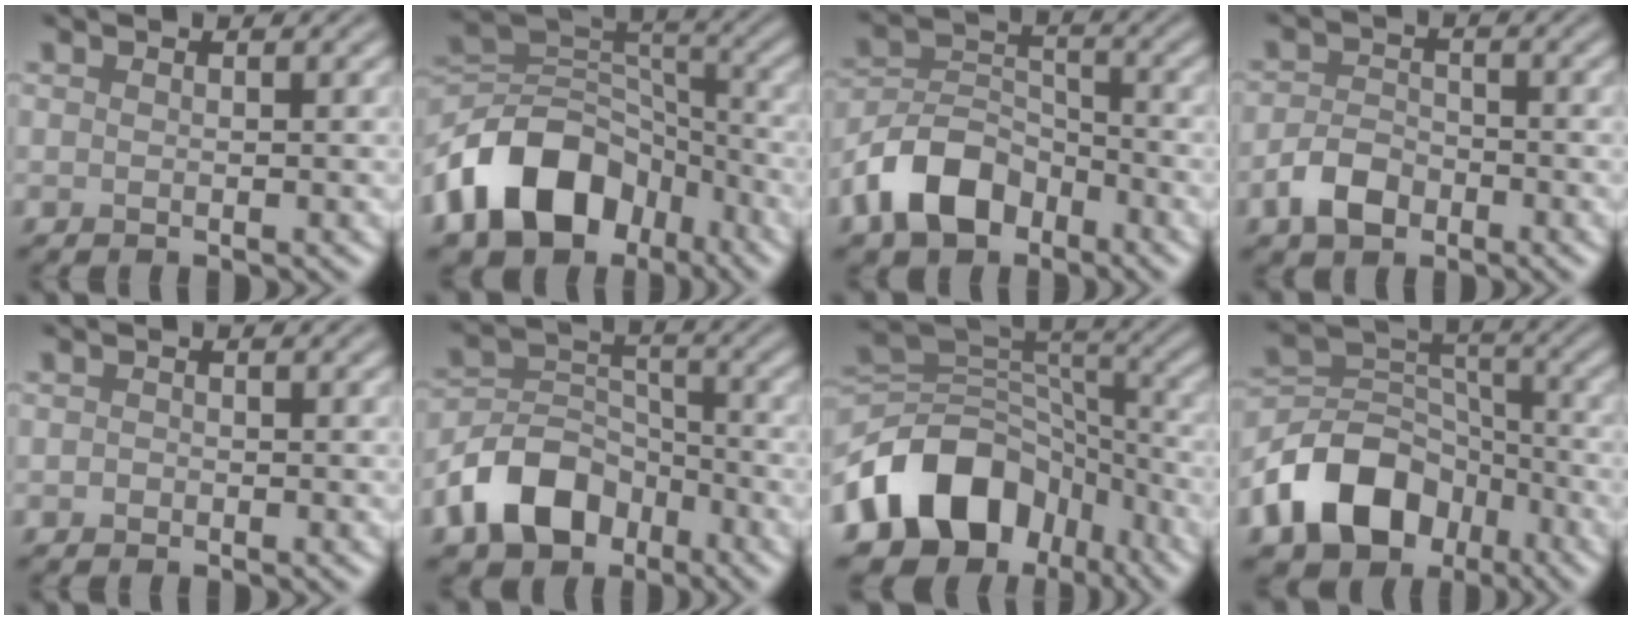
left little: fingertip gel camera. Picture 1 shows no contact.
{"total": 11.1, "force": [-6.1, 7.4, 5.7], "torque": [-0.097, 0.009, -0.123]}
{"total": 6.6, "force": [-4.0, 4.1, 3.2], "torque": [-0.060, 0.001, -0.088]}
{"total": 3.3, "force": [-1.9, 2.1, 1.8], "torque": [-0.034, 0.004, -0.041]}
{"total": 0.5, "force": [-0.2, 0.4, 0.2], "torque": [-0.001, -0.004, -0.005]}
{"total": 7.4, "force": [-4.3, 4.9, 3.5], "torque": [-0.058, -0.001, -0.092]}
{"total": 11.2, "force": [-5.8, 8.0, 5.4], "torque": [-0.082, 0.012, -0.114]}
{"total": 9.6, "force": [-5.1, 6.6, 4.7], "torque": [-0.082, -0.001, -0.103]}